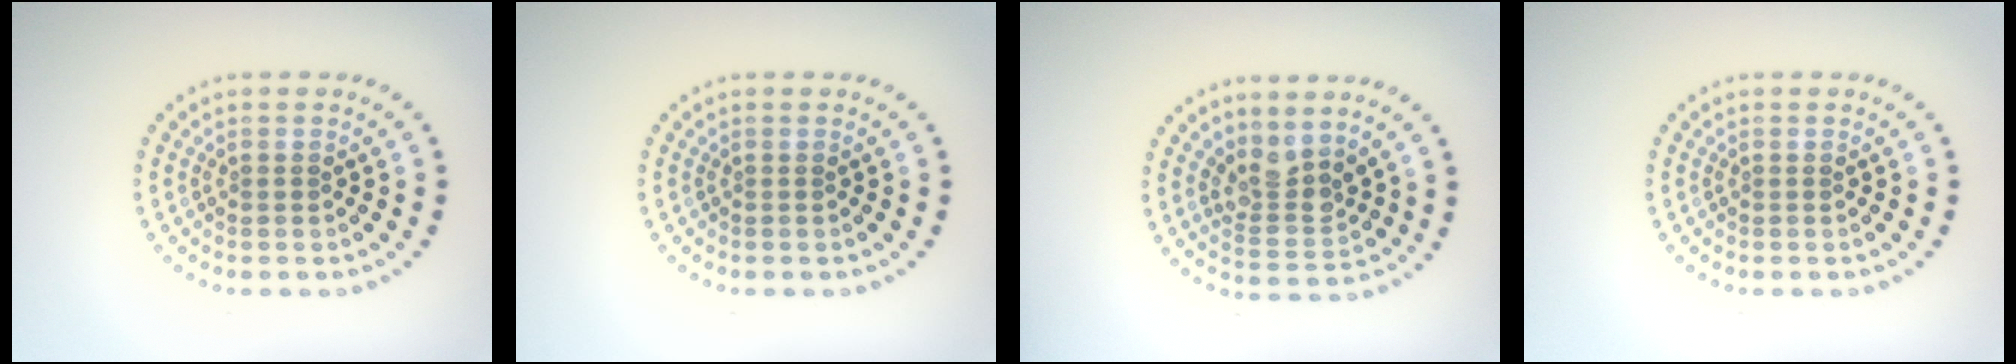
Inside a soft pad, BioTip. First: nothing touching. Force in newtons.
{"total": 0.0}
{"total": 2.9, "press": 2.4, "slide": 1.6}
{"total": 0.0}